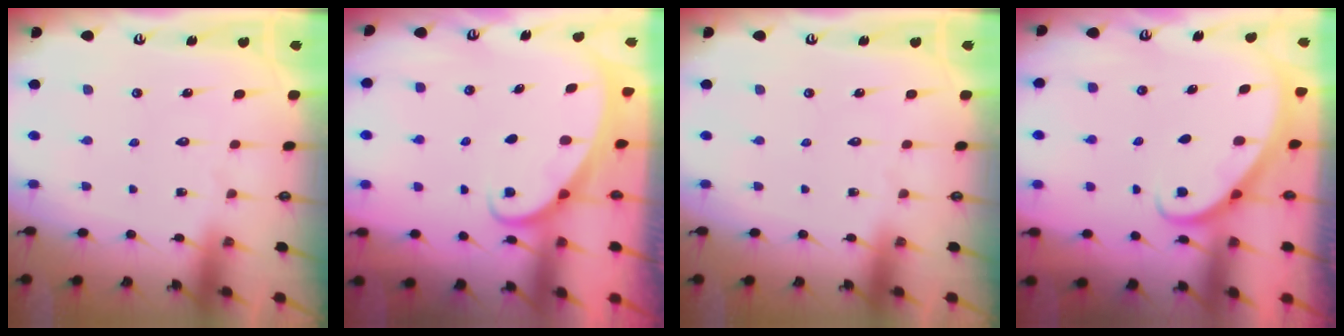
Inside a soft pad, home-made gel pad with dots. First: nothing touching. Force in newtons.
{"total": 1.7, "press": 1.7, "slide": 0.2}
{"total": 0.0}
{"total": 2.8, "press": 2.8, "slide": 0.2}